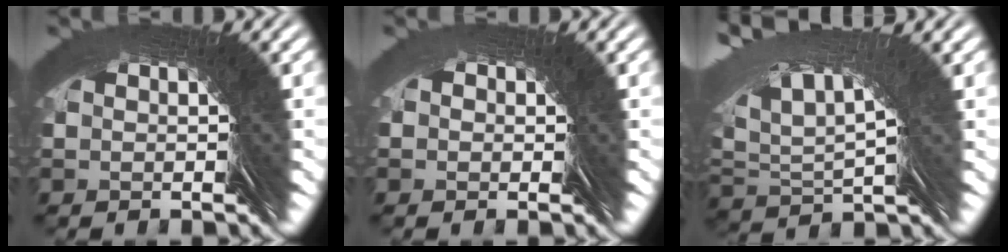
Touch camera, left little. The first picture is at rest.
{"total": 2.2, "force": [0.3, 2.1, 0.7], "torque": [-0.014, 0.002, -0.001]}
{"total": 4.9, "force": [3.8, 0.5, 3.1], "torque": [-0.061, 0.042, 0.055]}